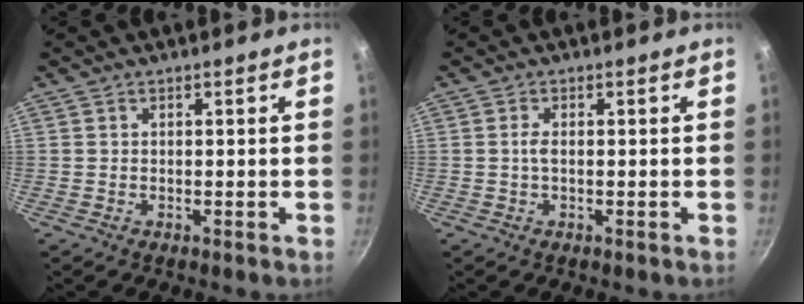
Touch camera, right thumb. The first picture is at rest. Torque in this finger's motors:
{"motor_torque": [0.64, 0.28, 0.41, 0.24, 0.05]}